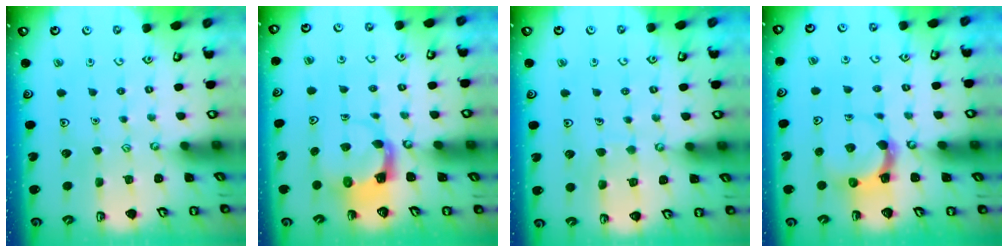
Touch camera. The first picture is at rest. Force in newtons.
{"total": 3.9, "press": 3.9, "slide": 0.6}
{"total": 4.9, "press": 4.9, "slide": 0.4}
{"total": 4.7, "press": 4.6, "slide": 0.8}